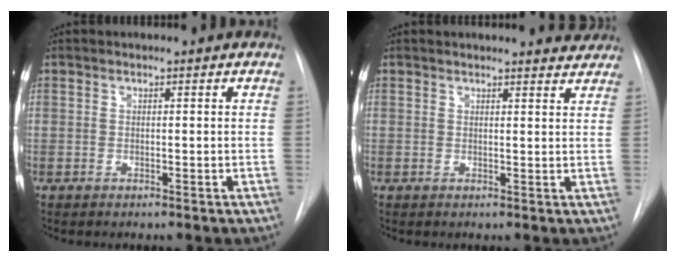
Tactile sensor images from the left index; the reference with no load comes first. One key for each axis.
{"total": 6.4, "fx": 6.2, "fy": 1.0, "fz": 1.1, "tx": -0.004, "ty": -0.008, "tz": 0.053}